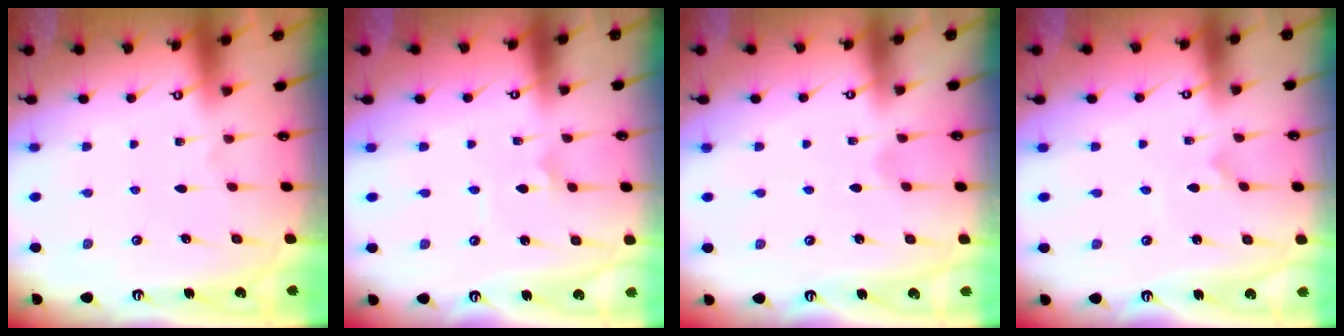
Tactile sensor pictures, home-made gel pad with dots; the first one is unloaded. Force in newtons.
{"total": 1.4, "press": 1.4, "slide": 0.1}
{"total": 1.0, "press": 1.0, "slide": 0.2}
{"total": 0.0}